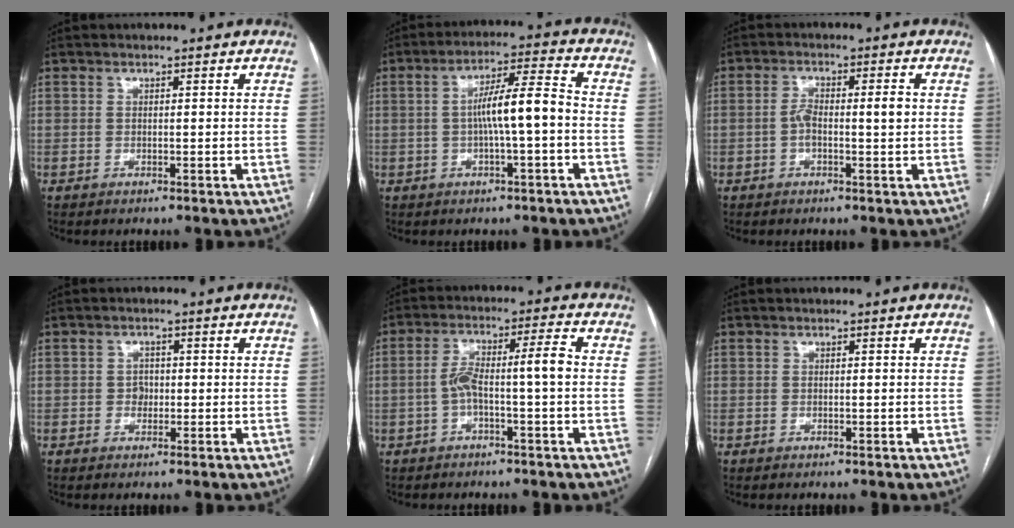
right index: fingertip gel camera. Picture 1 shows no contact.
{"total": 8.1, "force": [-1.0, 0.5, 8.0], "torque": [-0.140, 0.022, -0.017]}
{"total": 4.7, "force": [-0.2, 1.3, 4.5], "torque": [-0.087, 0.016, -0.005]}
{"total": 1.7, "force": [-0.2, 1.4, 0.9], "torque": [-0.010, 0.005, -0.004]}
{"total": 6.8, "force": [-1.1, 0.5, 6.7], "torque": [-0.125, 0.031, -0.019]}
{"total": 0.0}